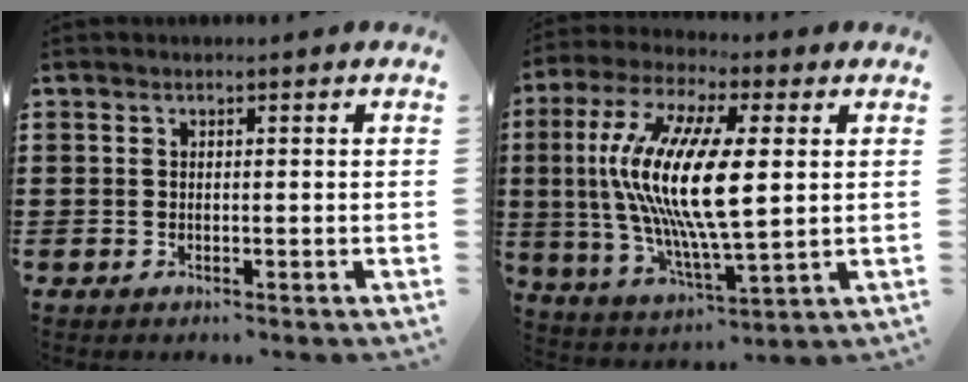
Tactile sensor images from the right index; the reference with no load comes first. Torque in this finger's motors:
{"motor_torque": [2.14, 0.00, 1.05, 0.21]}